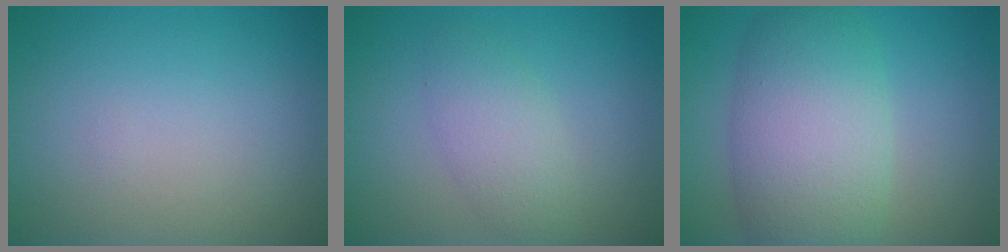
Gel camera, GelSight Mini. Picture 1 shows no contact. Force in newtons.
{"total": 2.6, "press": 2.6, "slide": 0.3}
{"total": 8.1, "press": 8.1, "slide": 0.3}